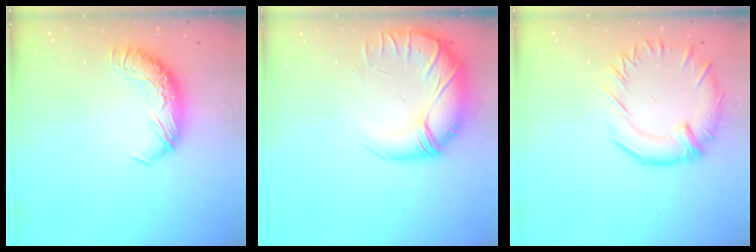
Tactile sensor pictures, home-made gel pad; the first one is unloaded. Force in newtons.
{"total": 3.7, "press": 1.7, "slide": 3.3}
{"total": 4.5, "press": 4.0, "slide": 2.1}